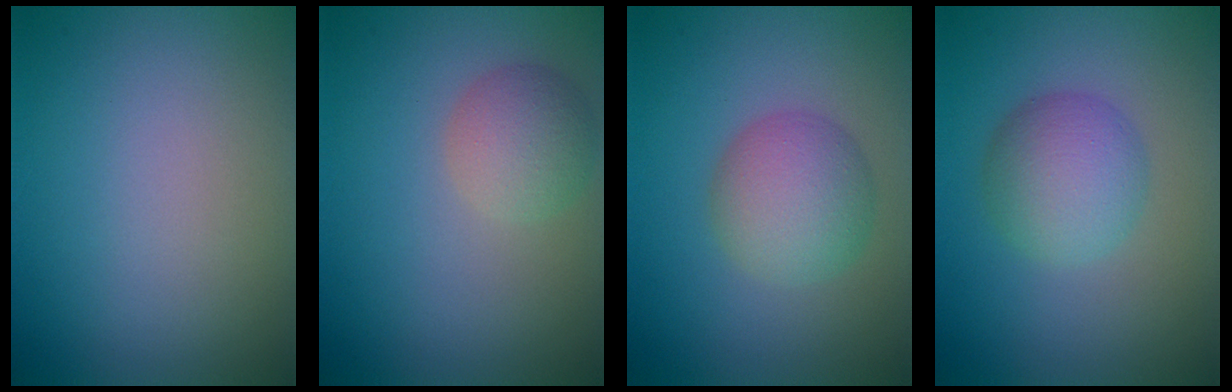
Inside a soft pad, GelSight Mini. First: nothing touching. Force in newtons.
{"total": 3.0, "press": 3.0, "slide": 0.1}
{"total": 4.4, "press": 4.4, "slide": 0.1}
{"total": 4.2, "press": 4.2, "slide": 0.1}